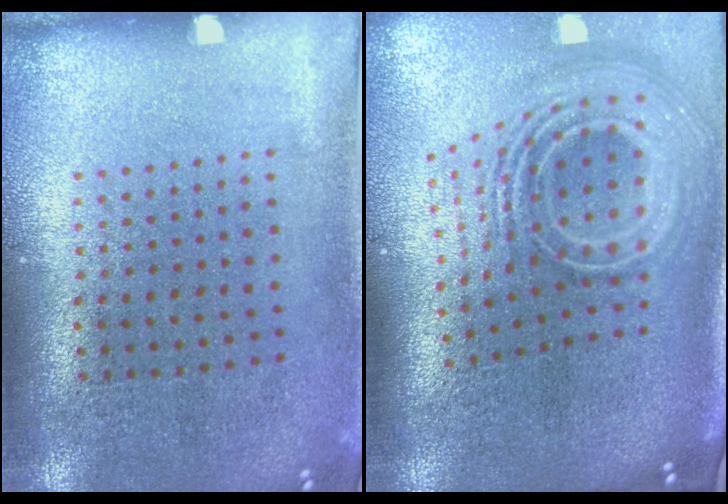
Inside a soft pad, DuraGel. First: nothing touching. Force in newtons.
{"total": 3.3, "press": 2.1, "slide": 2.5}